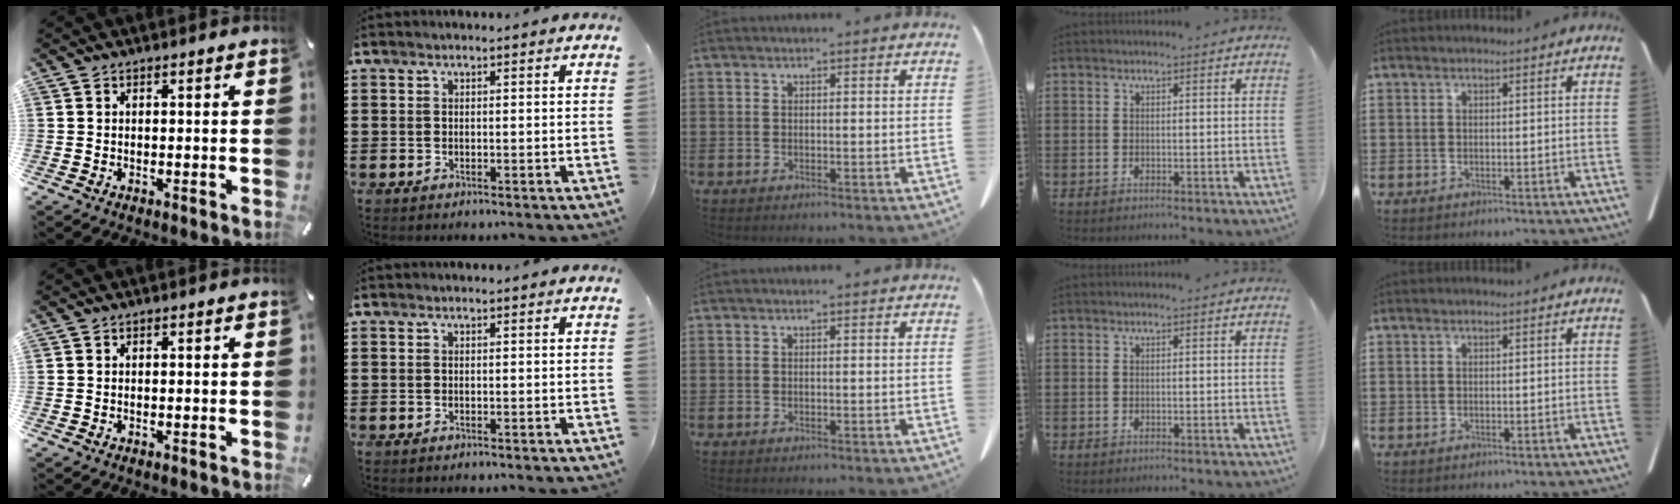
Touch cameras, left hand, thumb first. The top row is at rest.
{}